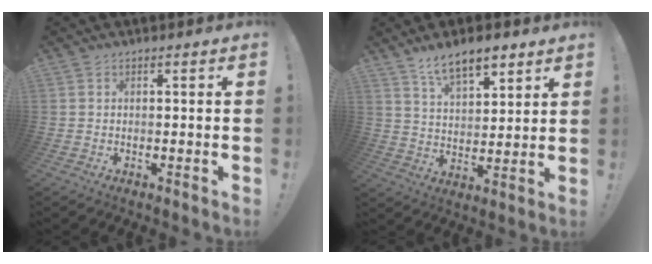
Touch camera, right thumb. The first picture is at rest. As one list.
[{"total": 10.2, "force": [7.3, 4.2, 5.7], "torque": [-0.089, -0.039, 0.133]}]